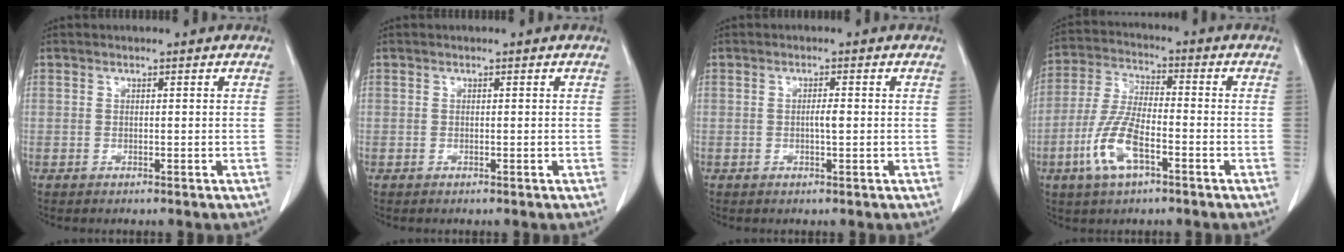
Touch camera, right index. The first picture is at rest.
{"total": 0.0}
{"total": 1.5, "force": [-0.1, 0.2, 1.5], "torque": [-0.028, 0.001, -0.003]}
{"total": 9.7, "force": [-4.2, 3.1, 8.2], "torque": [-0.182, -0.004, -0.081]}